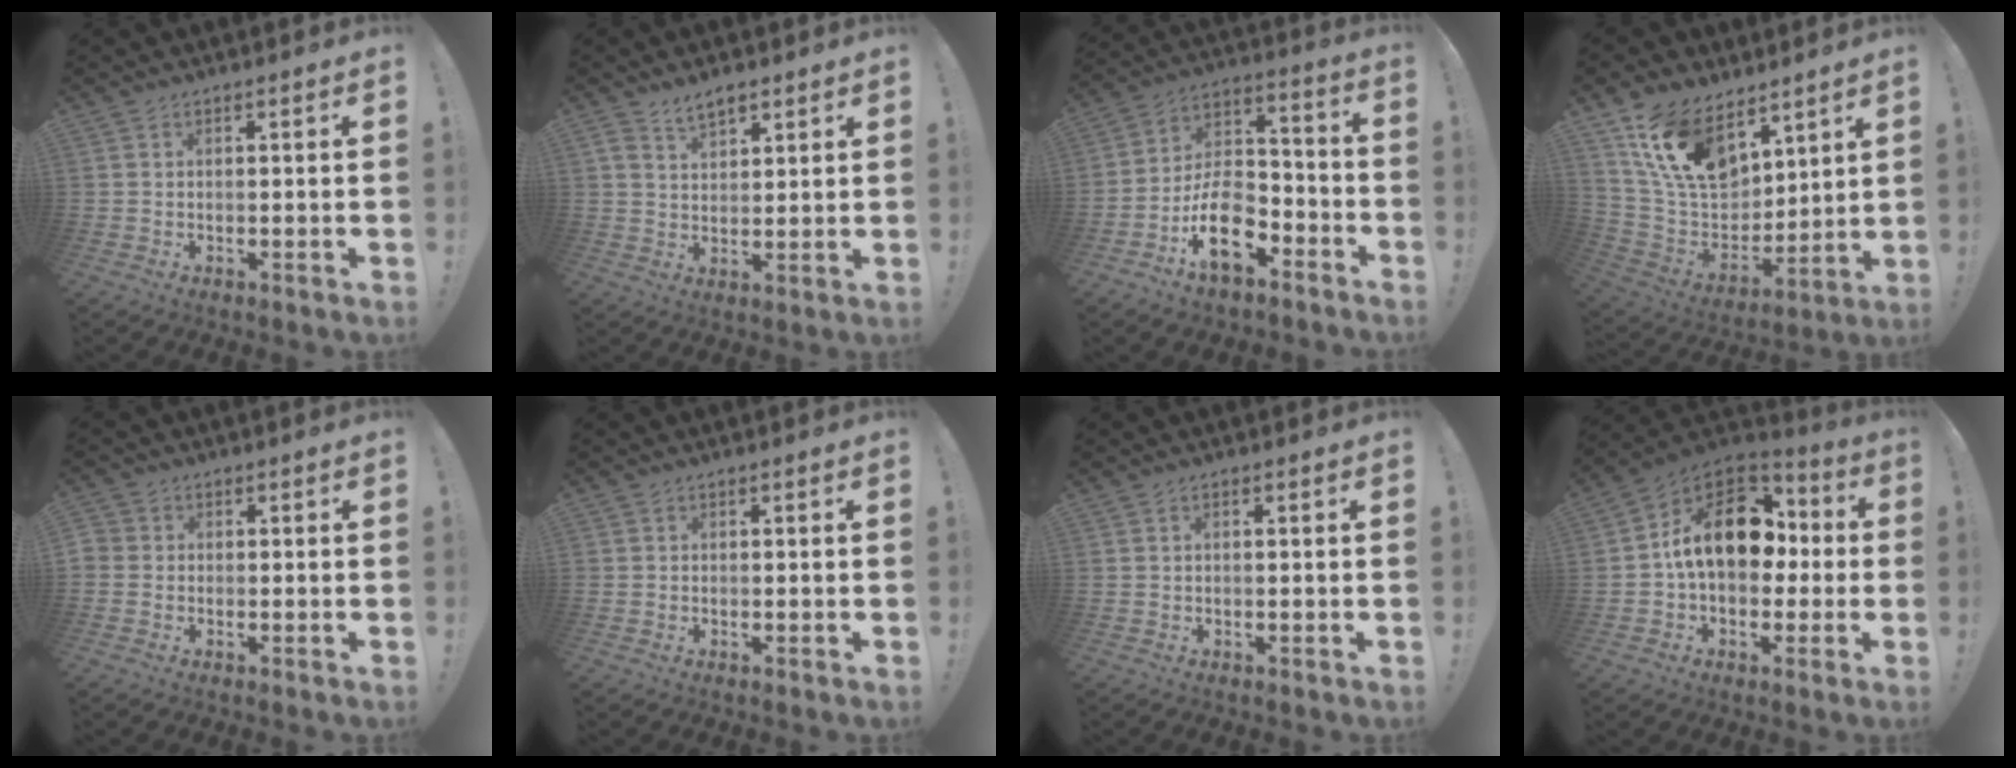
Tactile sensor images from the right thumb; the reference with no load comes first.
{"total": 5.6, "force": [4.0, 2.9, 2.5], "torque": [-0.039, -0.018, 0.074]}
{"total": 16.9, "force": [-8.3, 11.9, 8.8], "torque": [-0.128, 0.052, -0.130]}
{"total": 17.6, "force": [10.6, 10.3, 9.6], "torque": [-0.172, -0.061, 0.203]}
{"total": 2.6, "force": [-0.9, 2.2, 1.0], "torque": [-0.024, 0.006, -0.019]}
{"total": 1.2, "force": [-0.2, 1.2, 0.1], "torque": [-0.002, 0.003, -0.004]}
{"total": 0.7, "force": [-0.4, 0.4, 0.4], "torque": [-0.007, 0.002, -0.007]}
{"total": 19.0, "force": [3.2, 12.9, 13.6], "torque": [-0.208, 0.009, 0.063]}